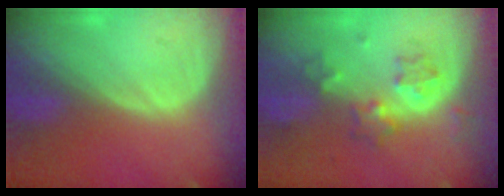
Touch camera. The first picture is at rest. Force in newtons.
{"total": 6.6, "press": 5.7, "slide": 3.2}